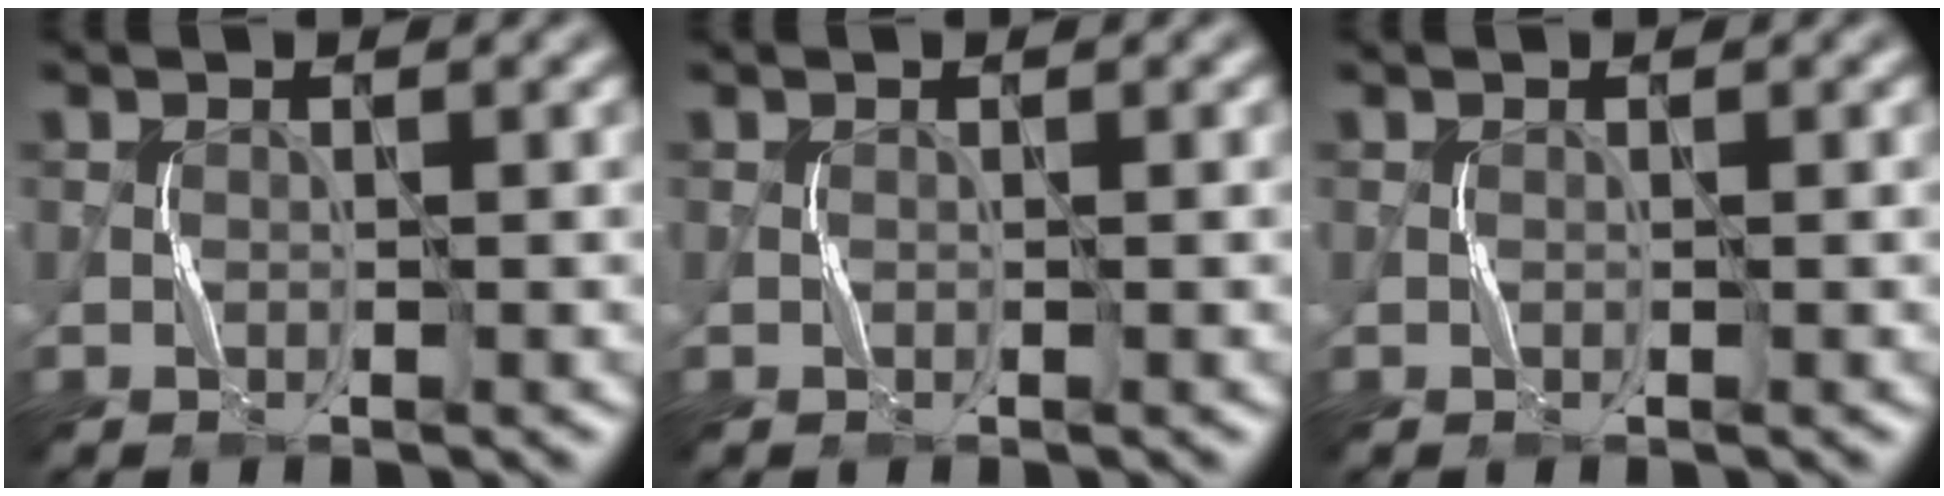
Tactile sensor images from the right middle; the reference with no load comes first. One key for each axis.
{"total": 0.0}
{"total": 0.0}